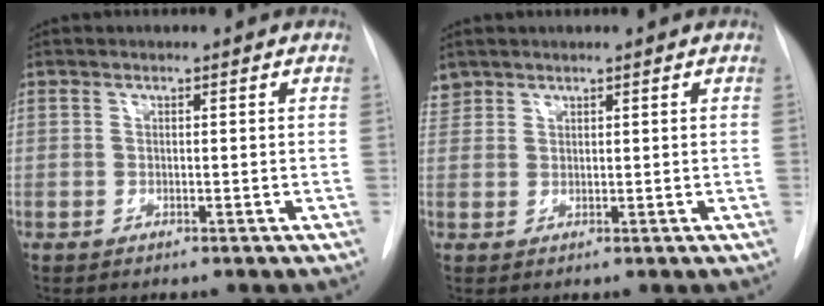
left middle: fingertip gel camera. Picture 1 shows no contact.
{"total": 2.0, "force": [1.7, 1.0, -0.2], "torque": [0.004, 0.011, 0.034]}